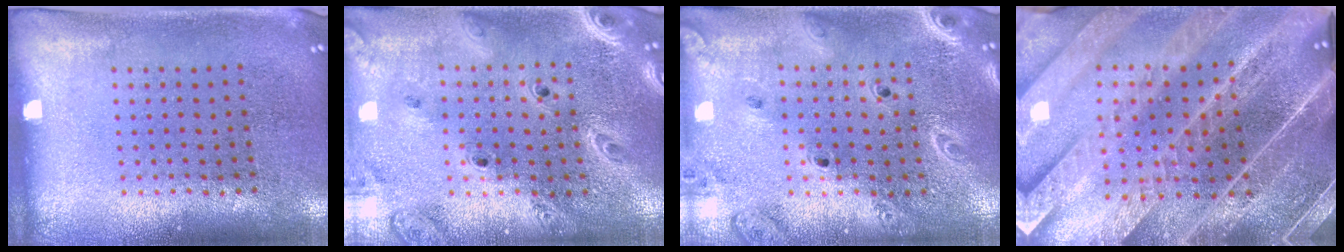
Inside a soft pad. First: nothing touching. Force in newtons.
{"total": 2.8, "press": 2.4, "slide": 1.4}
{"total": 2.3, "press": 2.1, "slide": 0.9}
{"total": 5.2, "press": 4.4, "slide": 2.7}